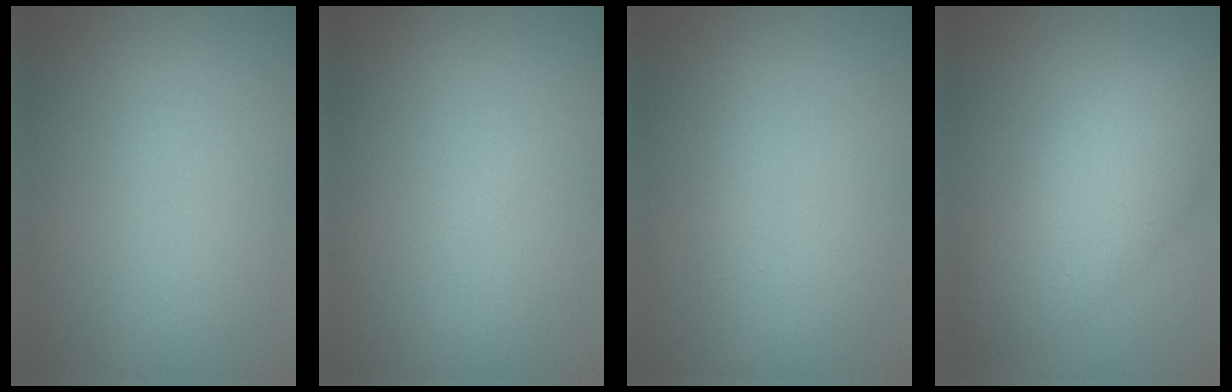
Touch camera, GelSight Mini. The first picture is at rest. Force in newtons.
{"total": 0.0}
{"total": 0.8, "press": 0.8, "slide": 0.0}
{"total": 7.0, "press": 7.0, "slide": 0.5}